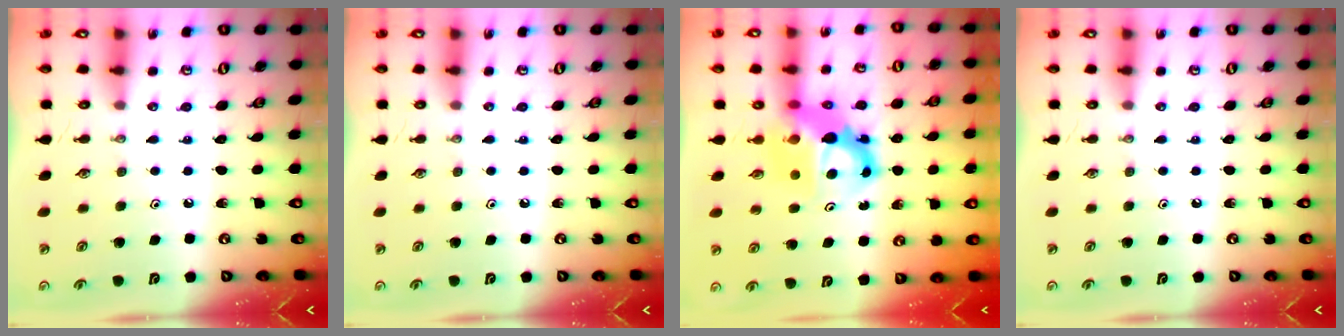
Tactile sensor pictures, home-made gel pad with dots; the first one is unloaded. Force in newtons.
{"total": 0.0}
{"total": 9.7, "press": 9.7, "slide": 0.8}
{"total": 0.0}